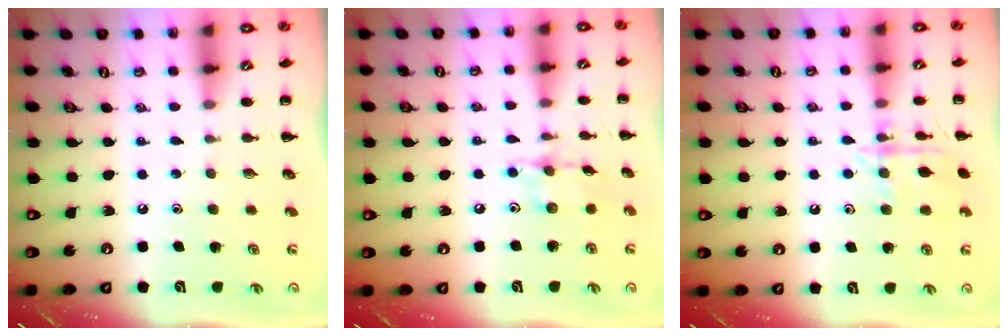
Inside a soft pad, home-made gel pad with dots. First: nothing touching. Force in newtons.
{"total": 7.9, "press": 7.9, "slide": 0.7}
{"total": 11.2, "press": 11.2, "slide": 0.6}